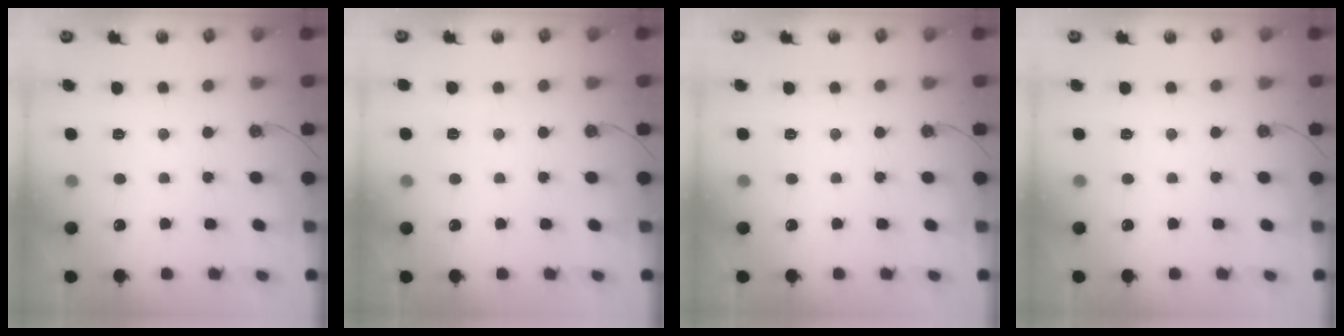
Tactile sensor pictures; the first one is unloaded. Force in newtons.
{"total": 2.6, "press": 2.5, "slide": 0.7}
{"total": 0.0}
{"total": 0.0}